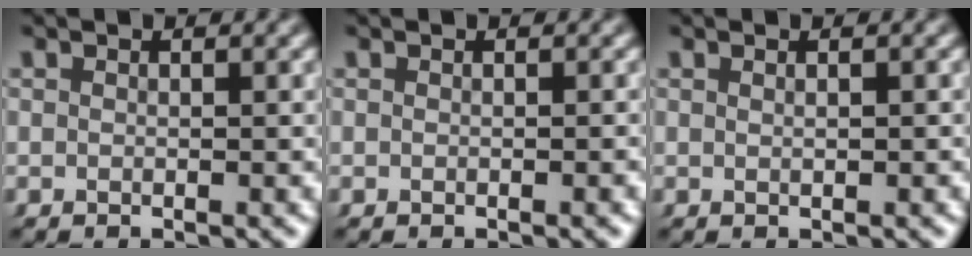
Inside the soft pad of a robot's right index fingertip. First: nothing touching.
{"total": 0.0}
{"total": 0.6, "force": [0.1, -0.1, 0.6], "torque": [-0.010, 0.001, 0.003]}